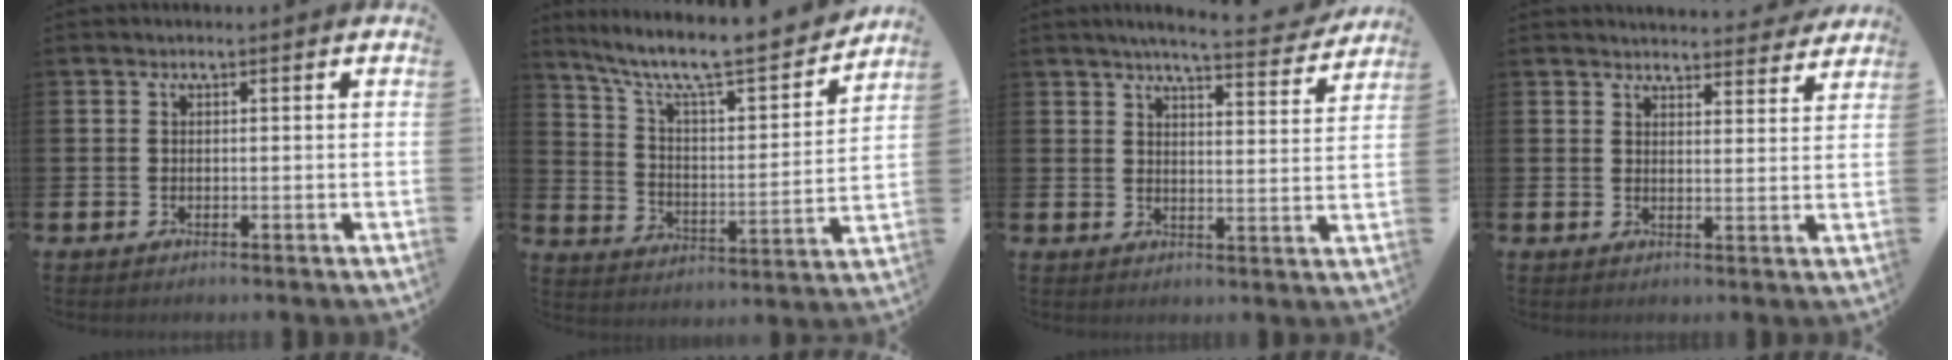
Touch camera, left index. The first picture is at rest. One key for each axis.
{"total": 9.8, "fx": 8.5, "fy": 1.6, "fz": 4.5, "tx": -0.116, "ty": -0.062, "tz": 0.139}
{"total": 5.9, "fx": 5.6, "fy": 0.2, "fz": 2.0, "tx": -0.043, "ty": -0.031, "tz": 0.094}
{"total": 4.3, "fx": 4.2, "fy": 0.6, "fz": 0.2, "tx": -0.001, "ty": -0.029, "tz": 0.075}